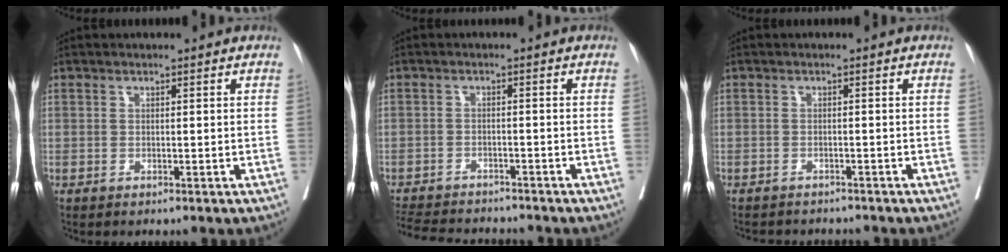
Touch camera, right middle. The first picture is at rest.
{"total": 11.2, "force": [-10.4, 2.1, 3.7], "torque": [-0.074, -0.007, -0.150]}
{"total": 6.4, "force": [-6.0, 1.6, 1.6], "torque": [-0.021, -0.005, -0.077]}